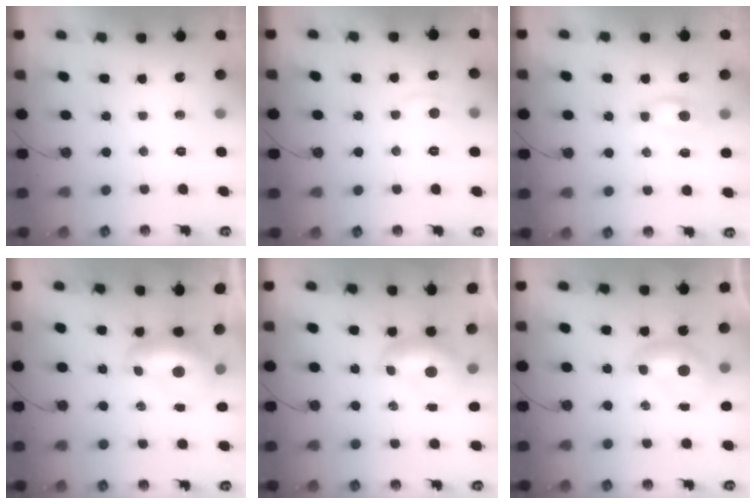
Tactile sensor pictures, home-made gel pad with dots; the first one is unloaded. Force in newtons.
{"total": 1.1, "press": 0.8, "slide": 0.8}
{"total": 0.9, "press": 0.7, "slide": 0.6}
{"total": 1.7, "press": 1.5, "slide": 0.8}
{"total": 0.7, "press": 0.7, "slide": 0.1}
{"total": 0.0}